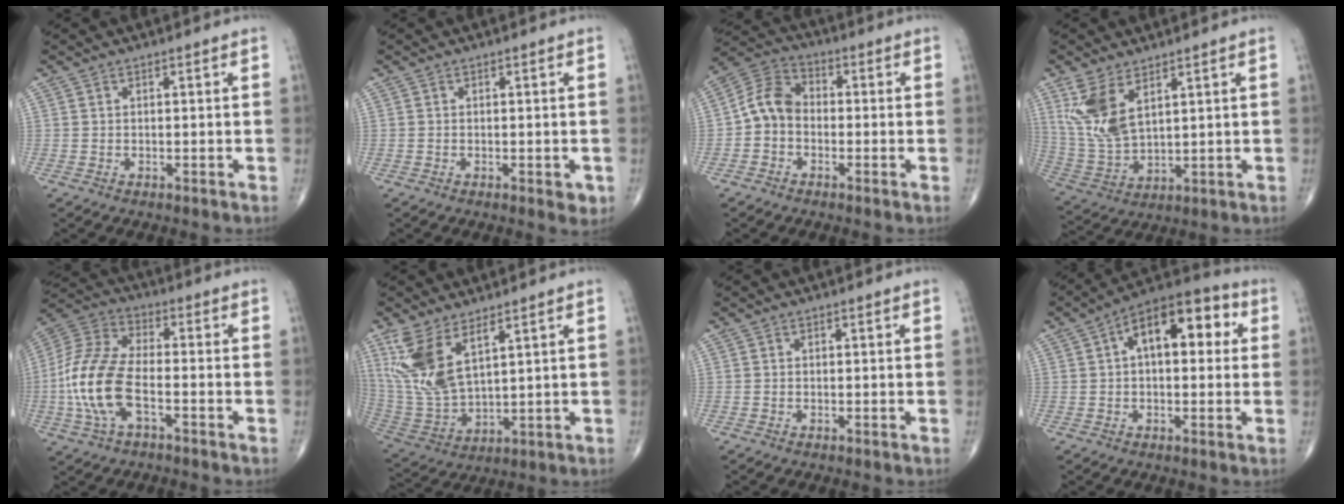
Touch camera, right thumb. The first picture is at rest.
{"total": 2.0, "force": [-0.5, 0.9, 1.7], "torque": [-0.012, -0.001, -0.006]}
{"total": 7.6, "force": [-1.3, 6.0, 4.5], "torque": [-0.072, 0.032, -0.043]}
{"total": 10.2, "force": [4.9, 4.8, 7.6], "torque": [-0.159, -0.020, 0.114]}
{"total": 14.8, "force": [-3.8, 7.0, 12.5], "torque": [-0.276, 0.029, -0.075]}
{"total": 12.5, "force": [6.3, 5.2, 9.4], "torque": [-0.202, -0.028, 0.145]}
{"total": 0.0}
{"total": 14.2, "force": [3.3, 7.4, 11.7], "torque": [-0.148, 0.036, 0.040]}